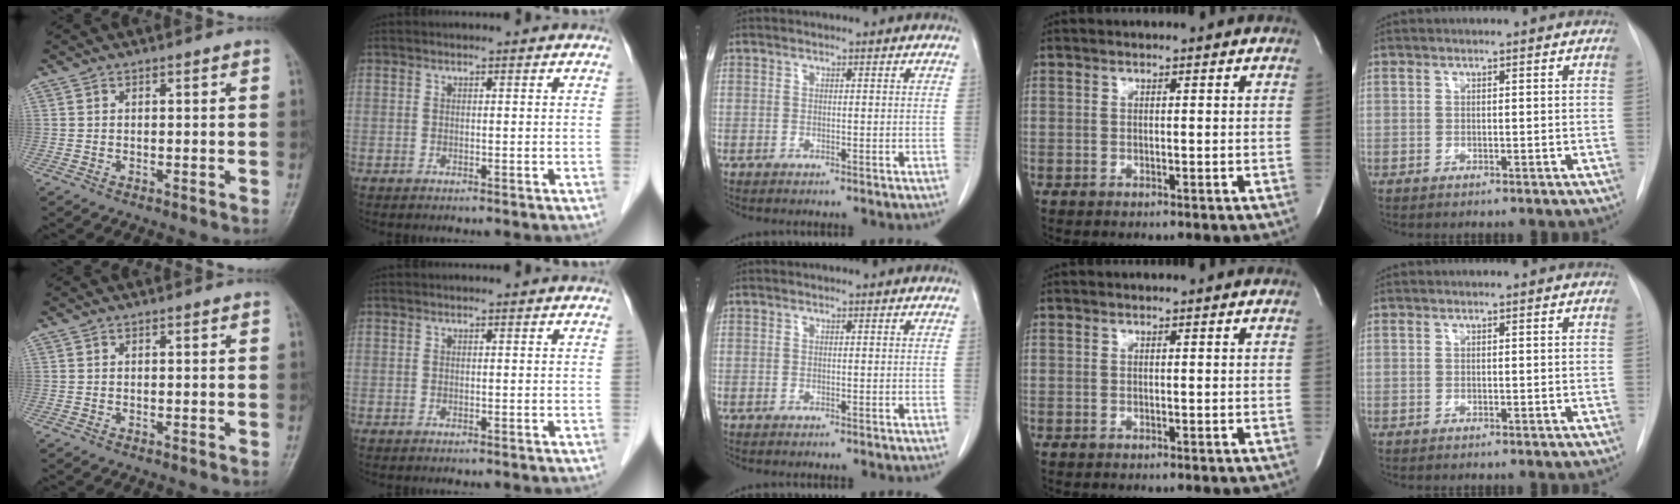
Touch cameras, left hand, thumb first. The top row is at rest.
{}